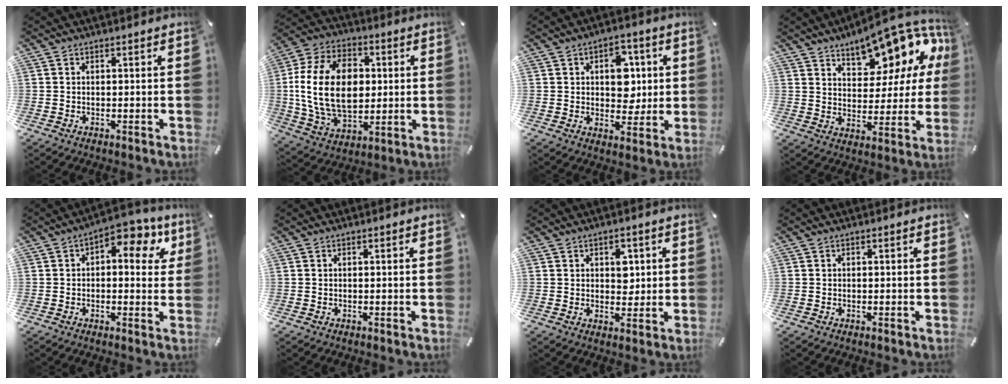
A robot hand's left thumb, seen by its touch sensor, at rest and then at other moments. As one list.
[{"total": 19.8, "force": [1.1, 13.9, 14.1], "torque": [-0.299, 0.010, 0.017]}, {"total": 8.9, "force": [1.8, 6.6, 5.6], "torque": [-0.058, -0.005, 0.023]}, {"total": 15.6, "force": [11.5, 7.3, 7.6], "torque": [-0.106, -0.087, 0.196]}, {"total": 8.8, "force": [3.2, 4.7, 6.7], "torque": [-0.079, -0.021, 0.046]}, {"total": 0.0}, {"total": 4.6, "force": [1.3, 3.4, 2.8], "torque": [-0.014, -0.012, 0.011]}, {"total": 0.0}]